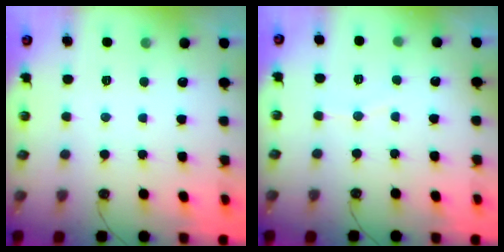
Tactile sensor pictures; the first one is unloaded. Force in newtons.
{"total": 5.5, "press": 5.4, "slide": 1.0}